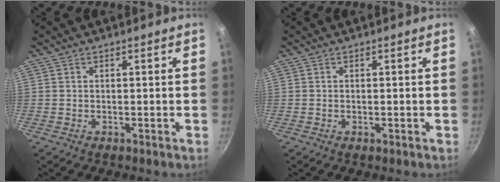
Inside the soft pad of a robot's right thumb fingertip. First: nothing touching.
{"total": 0.6, "force": [-0.1, 0.2, 0.5], "torque": [-0.007, 0.001, -0.001]}